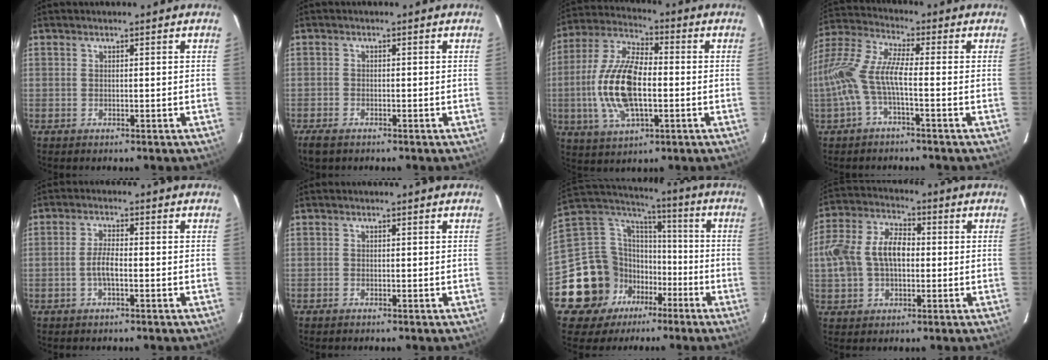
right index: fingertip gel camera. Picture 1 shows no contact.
{"total": 3.5, "force": [-2.6, 1.6, 1.7], "torque": [-0.047, -0.011, -0.050]}
{"total": 16.1, "force": [-2.2, 7.3, 14.2], "torque": [-0.300, 0.004, -0.041]}
{"total": 11.7, "force": [-3.1, 3.0, 10.9], "torque": [-0.231, 0.003, -0.064]}
{"total": 3.4, "force": [-1.2, 0.9, 3.1], "torque": [-0.064, 0.002, -0.022]}
{"total": 0.6, "force": [-0.5, 0.3, 0.0], "torque": [-0.003, 0.000, -0.011]}
{"total": 18.6, "force": [-8.7, 14.9, 6.8], "torque": [-0.174, 0.059, -0.136]}
{"total": 12.5, "force": [-0.1, 8.2, 9.5], "torque": [-0.204, 0.025, -0.002]}